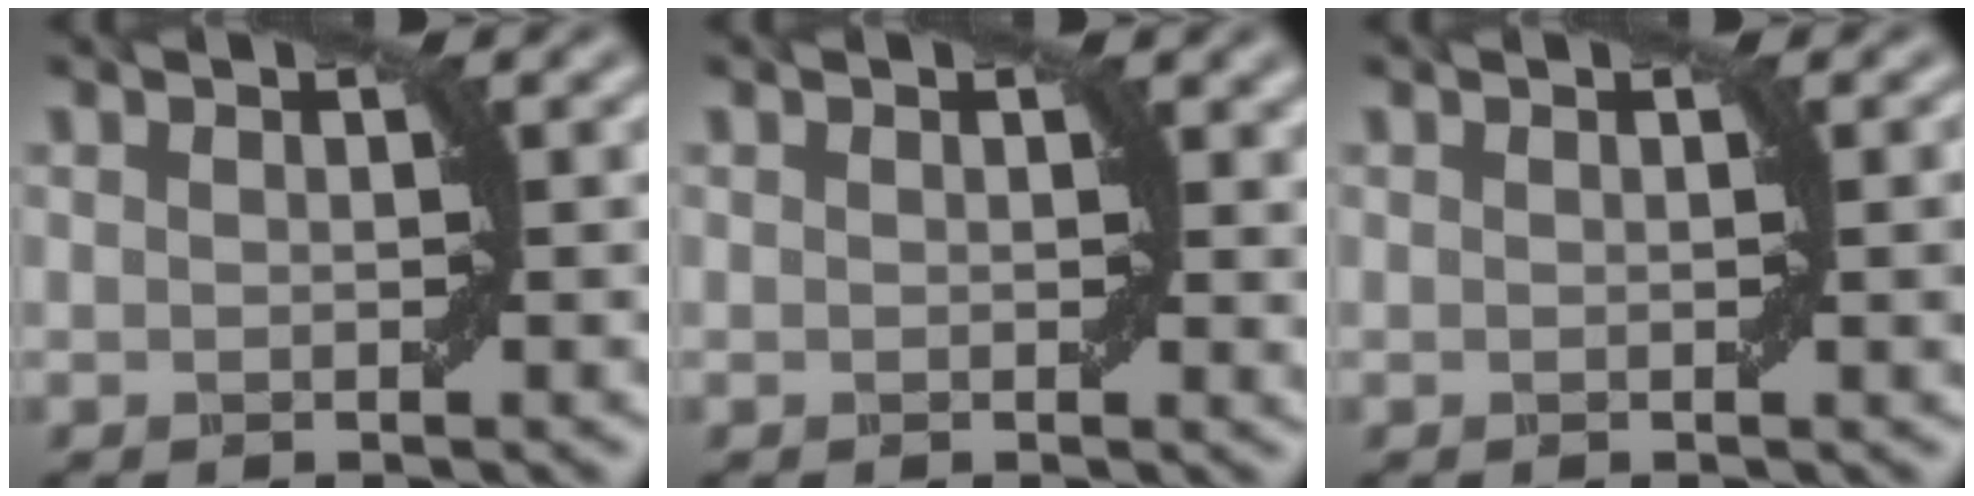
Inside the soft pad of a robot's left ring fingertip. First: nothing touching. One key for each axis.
{"total": 1.6, "fx": 0.6, "fy": 0.9, "fz": 1.1, "tx": -0.008, "ty": -0.004, "tz": 0.010}
{"total": 1.5, "fx": 0.2, "fy": 0.1, "fz": 1.5, "tx": -0.016, "ty": 0.002, "tz": 0.002}